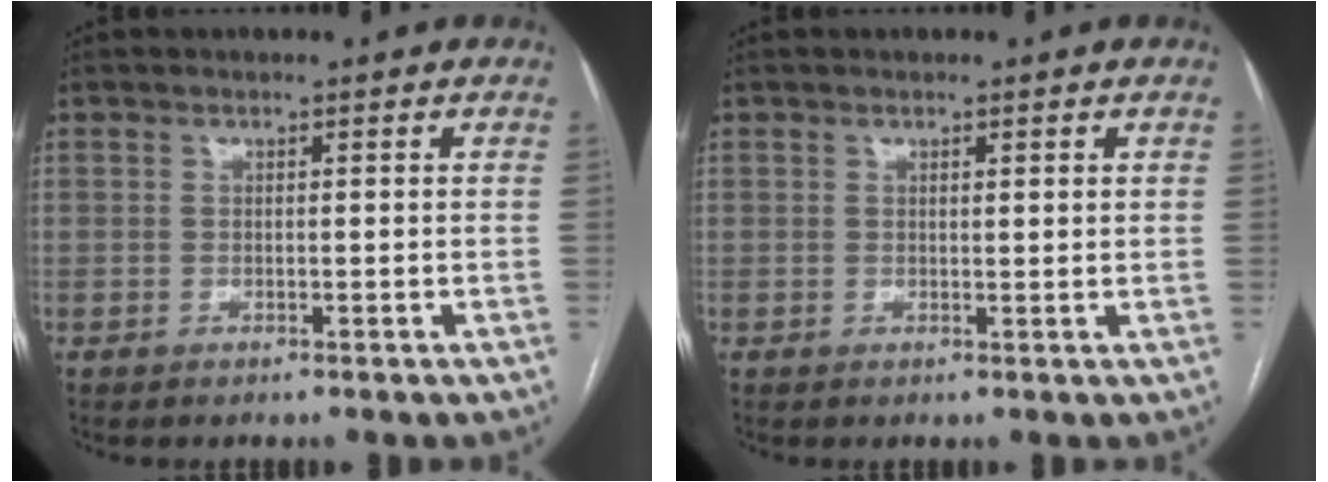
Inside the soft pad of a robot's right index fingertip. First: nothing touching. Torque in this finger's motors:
{"motor_torque": [-0.08, -0.04, -0.04, -0.01]}